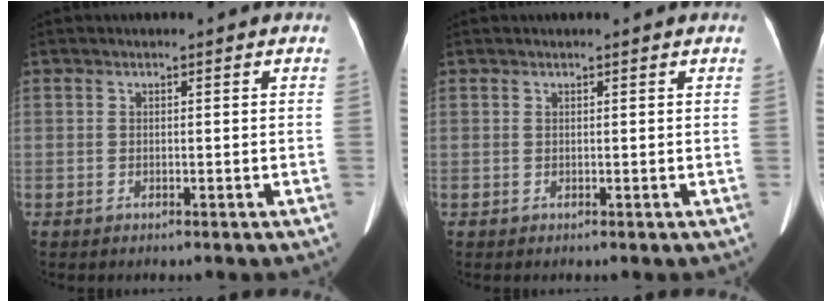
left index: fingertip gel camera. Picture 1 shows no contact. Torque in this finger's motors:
{"motor_torque": [-0.33, -0.16, -0.16, 0.00]}